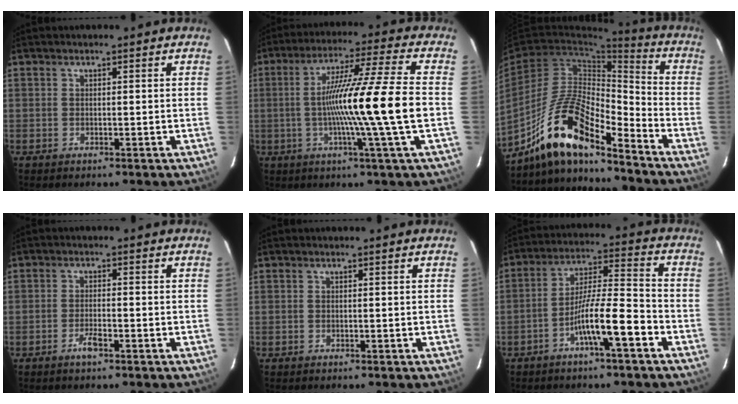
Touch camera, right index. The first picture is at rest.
{"total": 15.7, "force": [-2.0, -2.6, 15.3], "torque": [-0.261, -0.008, -0.040]}
{"total": 14.2, "force": [-10.9, 3.1, 8.5], "torque": [-0.161, 0.021, -0.195]}
{"total": 2.3, "force": [-1.4, 0.3, 1.8], "torque": [-0.035, 0.000, -0.027]}
{"total": 0.0}
{"total": 10.0, "force": [-4.8, 0.6, 8.7], "torque": [-0.156, 0.015, -0.085]}